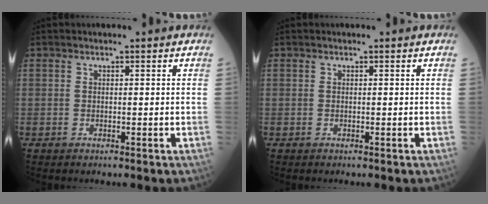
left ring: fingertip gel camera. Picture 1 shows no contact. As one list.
[{"total": 0.0}]